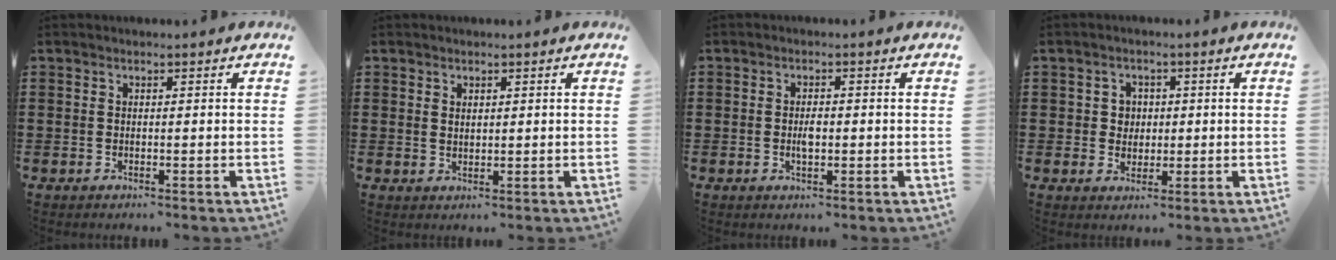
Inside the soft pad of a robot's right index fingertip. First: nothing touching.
{"total": 1.0, "force": [0.8, 0.4, 0.3], "torque": [-0.006, 0.004, 0.016]}
{"total": 2.3, "force": [-0.2, 1.0, 2.1], "torque": [-0.040, 0.001, -0.004]}
{"total": 2.9, "force": [0.3, 2.7, 0.9], "torque": [-0.030, 0.011, 0.001]}